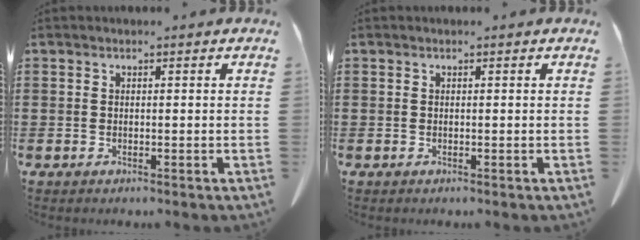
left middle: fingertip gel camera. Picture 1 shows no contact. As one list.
[{"total": 0.0}]